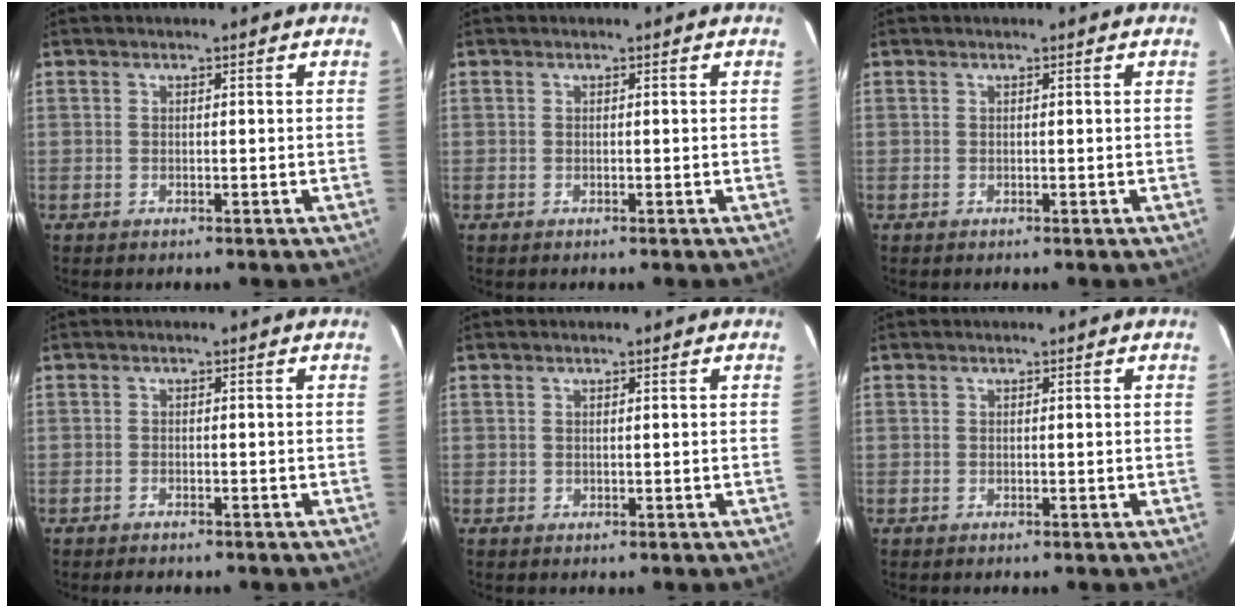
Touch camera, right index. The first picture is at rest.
{"total": 0.0}
{"total": 0.0}
{"total": 2.3, "force": [-2.0, 0.8, 0.7], "torque": [-0.023, -0.006, -0.032]}
{"total": 0.0}
{"total": 0.0}